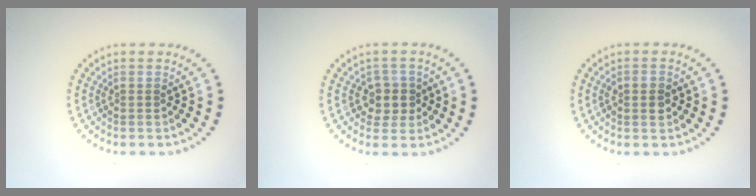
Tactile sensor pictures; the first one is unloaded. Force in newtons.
{"total": 2.3, "press": 2.2, "slide": 0.9}
{"total": 1.2, "press": 1.2, "slide": 0.1}